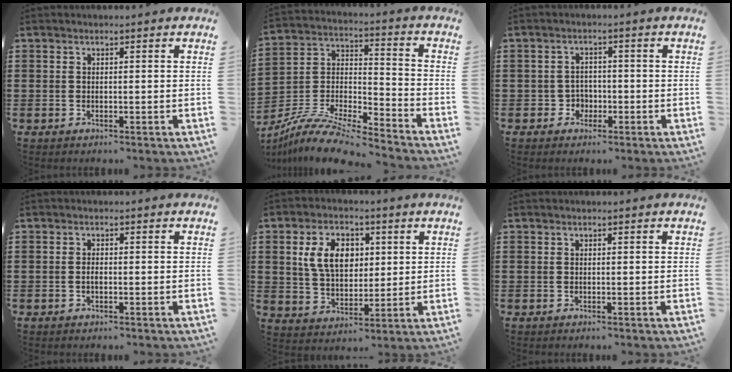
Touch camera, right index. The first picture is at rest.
{"total": 10.5, "force": [-9.6, 1.4, 4.2], "torque": [-0.090, 0.012, -0.193]}
{"total": 2.2, "force": [-1.0, 1.9, 0.6], "torque": [-0.018, 0.002, -0.023]}
{"total": 1.0, "force": [-0.3, 0.4, 0.8], "torque": [-0.018, -0.003, -0.004]}
{"total": 7.7, "force": [2.0, 5.0, 5.5], "torque": [-0.127, 0.009, 0.031]}
{"total": 0.0}